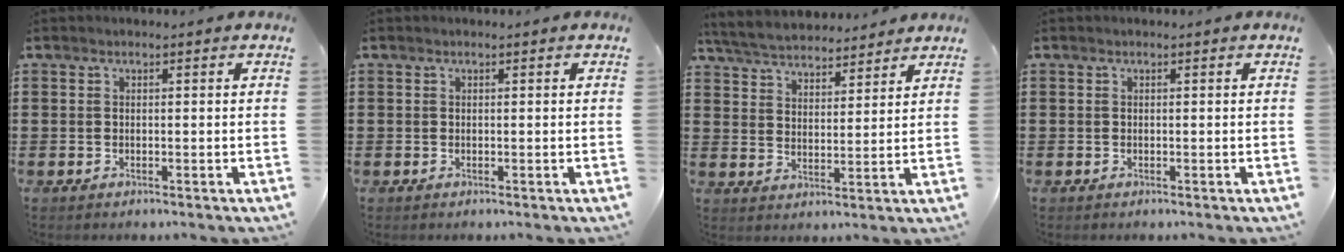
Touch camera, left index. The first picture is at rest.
{"total": 0.0}
{"total": 5.2, "force": [5.1, 0.9, 0.6], "torque": [-0.036, -0.023, 0.091]}
{"total": 0.0}